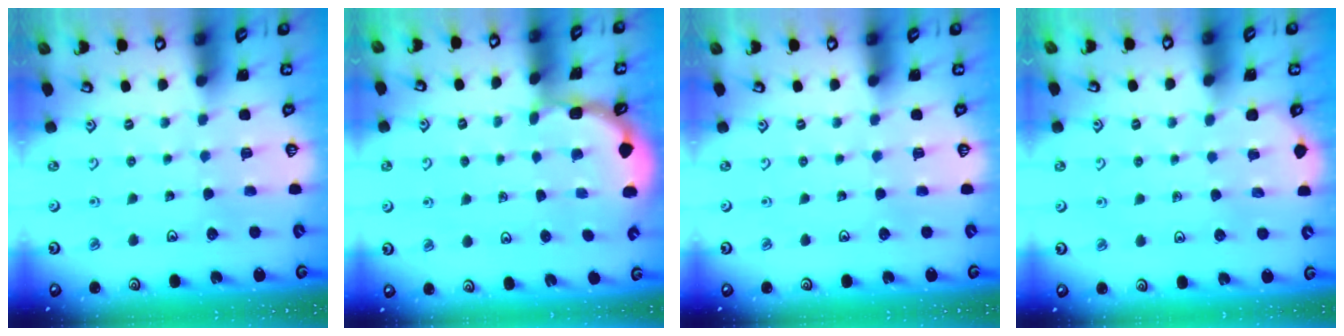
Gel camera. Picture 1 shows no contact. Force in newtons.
{"total": 2.0, "press": 2.0, "slide": 0.1}
{"total": 0.0}
{"total": 1.4, "press": 1.4, "slide": 0.1}